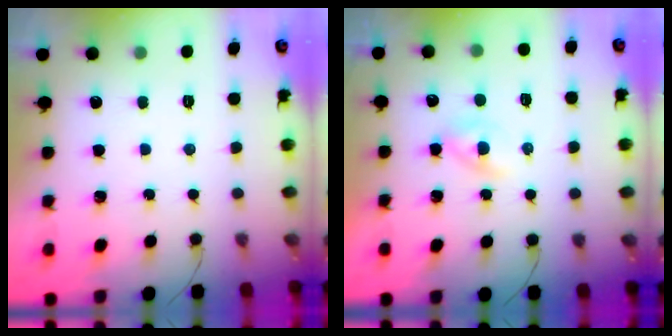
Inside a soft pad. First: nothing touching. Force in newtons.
{"total": 1.9, "press": 1.6, "slide": 0.9}